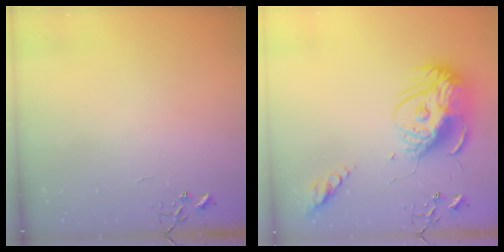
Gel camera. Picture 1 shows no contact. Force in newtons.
{"total": 19.7, "press": 19.6, "slide": 1.9}